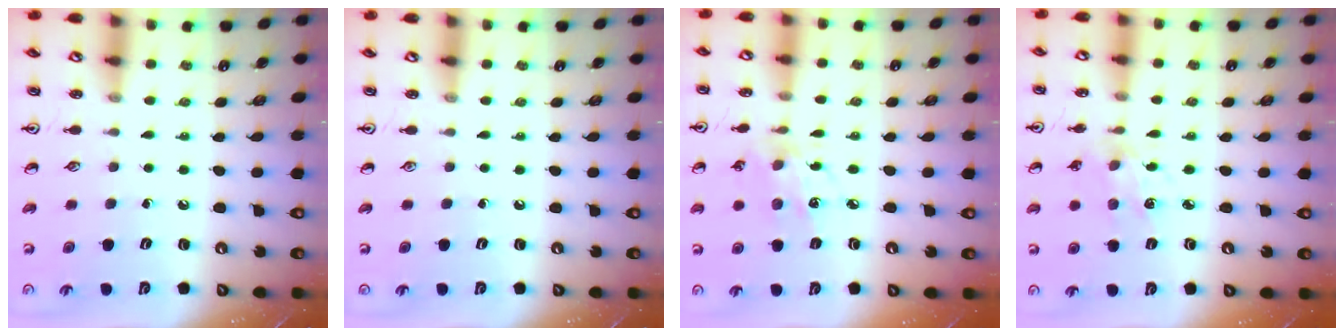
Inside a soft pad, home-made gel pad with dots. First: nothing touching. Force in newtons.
{"total": 0.0}
{"total": 5.8, "press": 5.6, "slide": 1.6}
{"total": 4.5, "press": 4.5, "slide": 0.3}